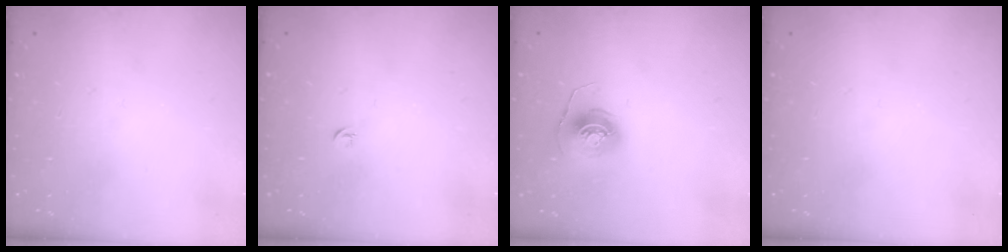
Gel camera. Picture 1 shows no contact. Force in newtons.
{"total": 2.7, "press": 2.6, "slide": 0.6}
{"total": 6.4, "press": 6.4, "slide": 0.6}
{"total": 0.0}